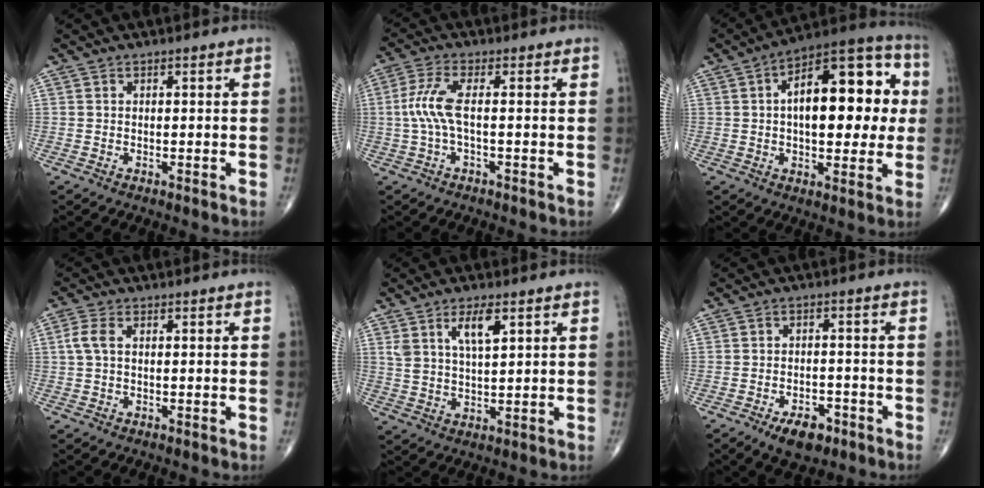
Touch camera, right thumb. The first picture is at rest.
{"total": 5.9, "force": [-0.3, 1.4, 5.8], "torque": [-0.154, 0.013, -0.011]}
{"total": 21.1, "force": [2.7, 10.2, 18.3], "torque": [-0.233, 0.028, 0.031]}
{"total": 3.2, "force": [0.4, 1.7, 2.6], "torque": [-0.071, 0.009, 0.005]}
{"total": 6.3, "force": [3.1, 2.1, 5.0], "torque": [-0.091, -0.015, 0.061]}
{"total": 6.5, "force": [-3.9, 3.3, 3.9], "torque": [-0.048, 0.017, -0.060]}